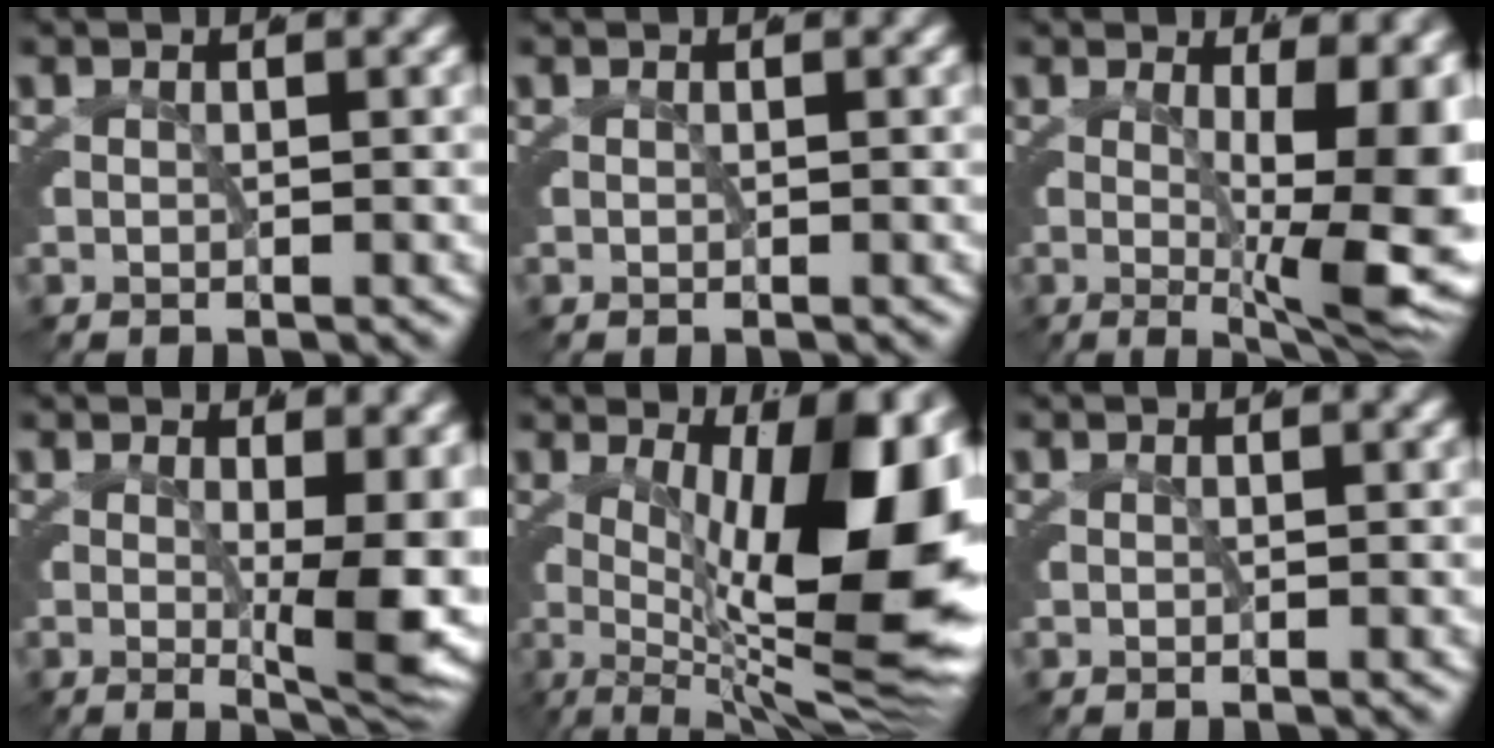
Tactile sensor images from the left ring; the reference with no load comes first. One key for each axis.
{"total": 0.0}
{"total": 8.6, "fx": -0.7, "fy": 2.8, "fz": 8.1, "tx": -0.090, "ty": -0.022, "tz": -0.003}
{"total": 5.6, "fx": -0.1, "fy": 1.1, "fz": 5.5, "tx": -0.064, "ty": -0.019, "tz": 0.001}
{"total": 17.0, "fx": 0.0, "fy": 7.3, "fz": 15.4, "tx": -0.184, "ty": -0.022, "tz": 0.012}
{"total": 0.0}